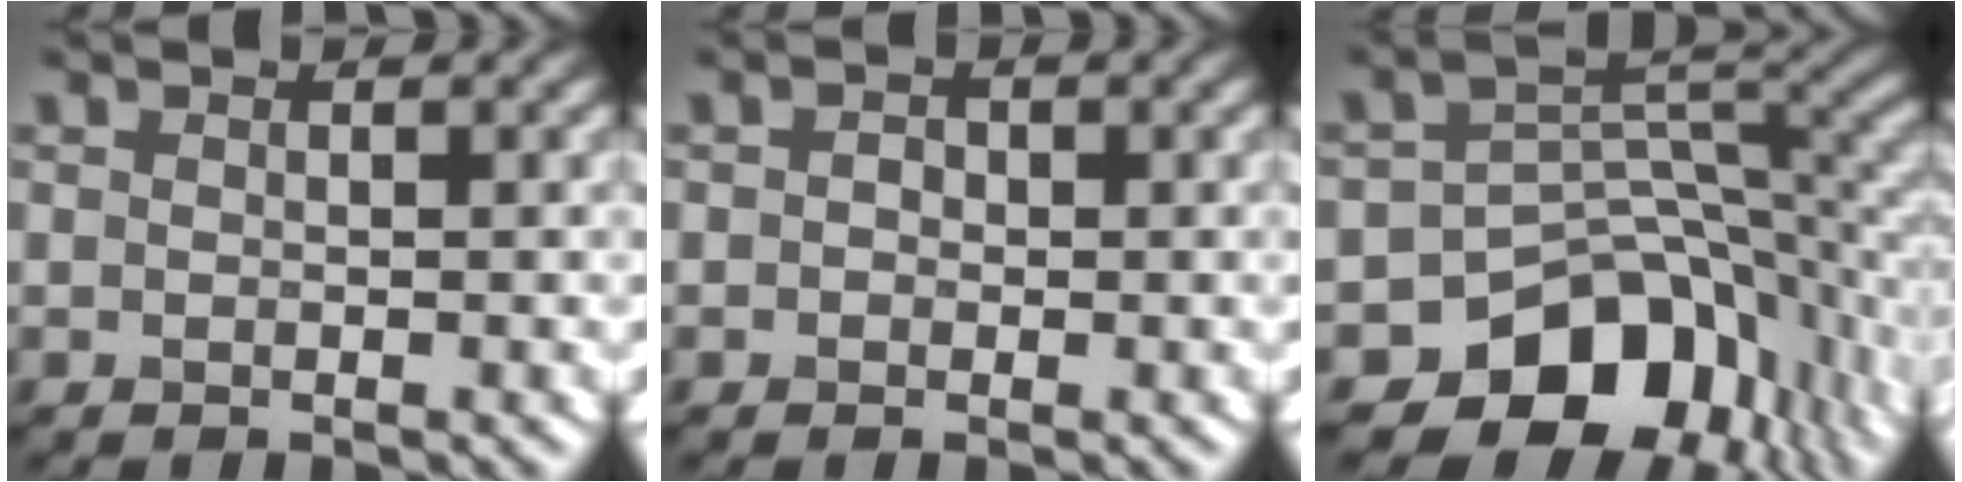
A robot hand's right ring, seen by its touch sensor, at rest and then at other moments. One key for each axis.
{"total": 0.8, "fx": 0.1, "fy": 0.7, "fz": 0.3, "tx": -0.006, "ty": -0.001, "tz": -0.003}
{"total": 11.4, "fx": -6.4, "fy": 7.7, "fz": 5.5, "tx": -0.076, "ty": -0.007, "tz": -0.106}